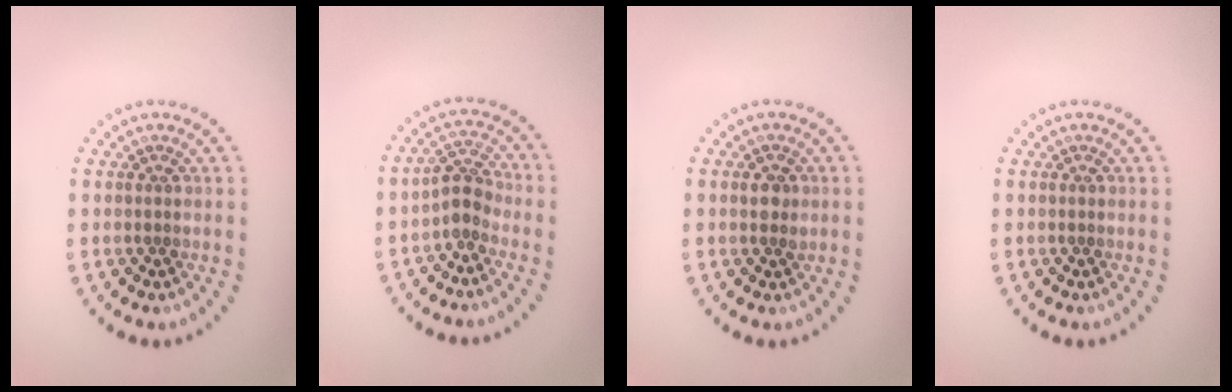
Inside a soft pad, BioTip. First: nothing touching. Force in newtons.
{"total": 2.3, "press": 2.0, "slide": 1.1}
{"total": 1.3, "press": 1.3, "slide": 0.3}
{"total": 0.0}